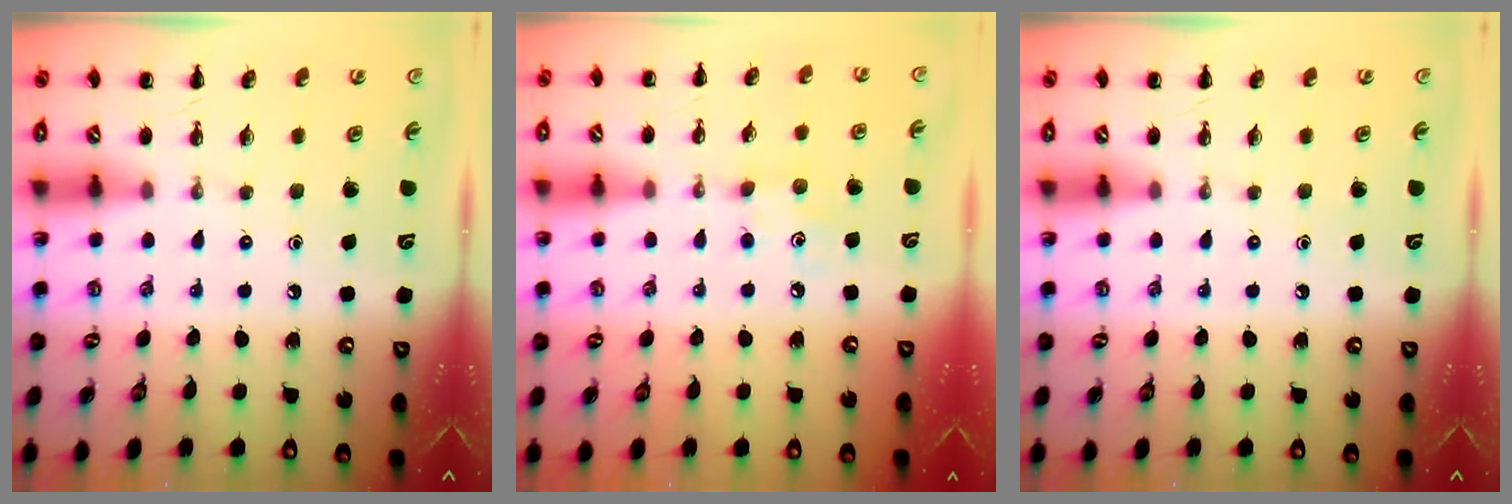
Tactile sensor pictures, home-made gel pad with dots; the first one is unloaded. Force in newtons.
{"total": 5.4, "press": 5.1, "slide": 1.6}
{"total": 0.0}